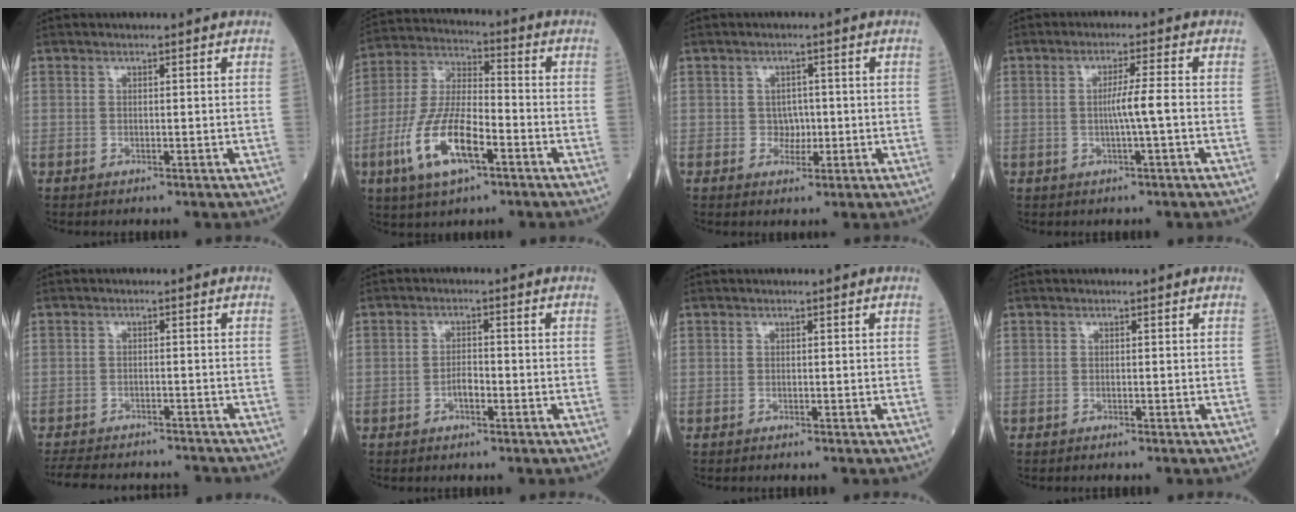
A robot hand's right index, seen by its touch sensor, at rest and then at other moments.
{"total": 13.4, "force": [-5.6, 4.2, 11.4], "torque": [-0.240, -0.004, -0.105]}
{"total": 2.4, "force": [-0.4, 2.1, 1.2], "torque": [-0.005, 0.006, -0.005]}
{"total": 3.7, "force": [-0.6, -0.7, 3.6], "torque": [-0.060, 0.001, -0.012]}
{"total": 12.6, "force": [-11.7, 2.8, 3.8], "torque": [-0.078, 0.000, -0.154]}
{"total": 2.2, "force": [-1.1, 0.8, 1.8], "torque": [-0.023, 0.005, -0.020]}
{"total": 0.6, "force": [-0.5, -0.1, 0.3], "torque": [0.002, 0.001, -0.006]}
{"total": 0.8, "force": [-0.7, -0.1, 0.4], "torque": [-0.001, 0.002, -0.008]}